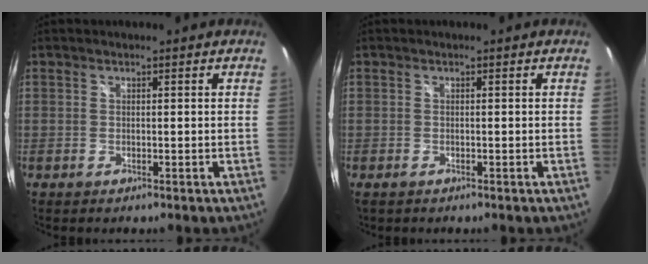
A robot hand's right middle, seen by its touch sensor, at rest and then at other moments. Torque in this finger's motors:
{"motor_torque": [-0.52, -0.35, -0.08, -0.02]}